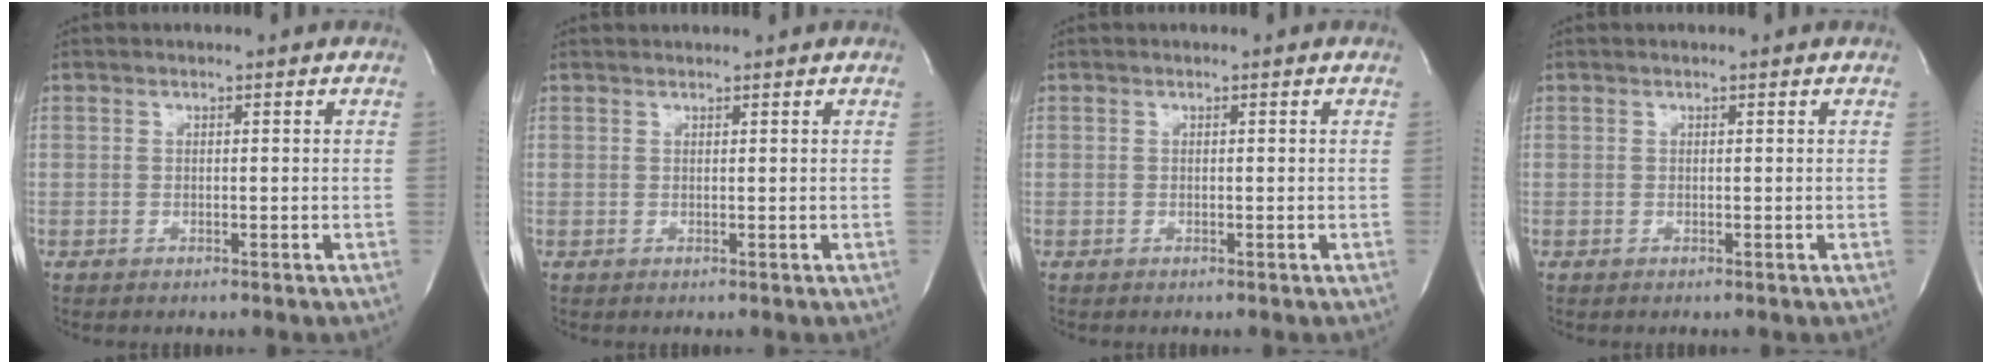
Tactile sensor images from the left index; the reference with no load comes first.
{"total": 1.7, "force": [1.6, 0.0, 0.7], "torque": [-0.016, 0.022, 0.022]}
{"total": 0.0}
{"total": 0.0}